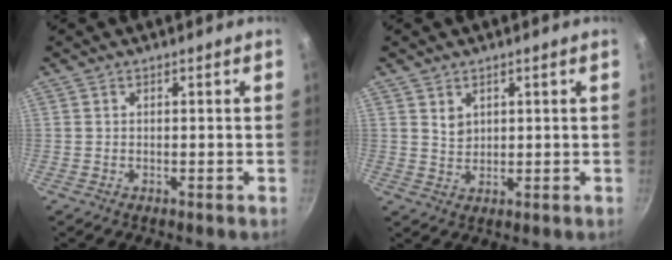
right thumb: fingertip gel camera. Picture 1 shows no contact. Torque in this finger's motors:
{"motor_torque": [-0.25, 0.08, 0.19, -0.06, 0.03]}